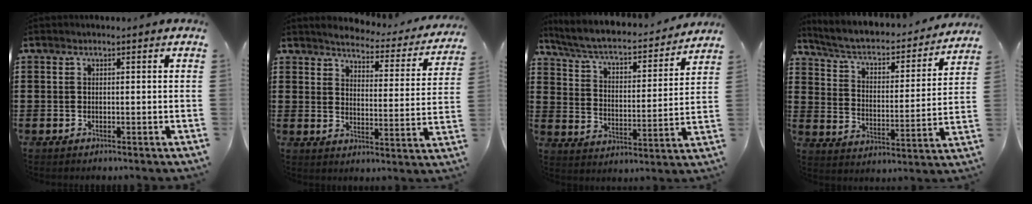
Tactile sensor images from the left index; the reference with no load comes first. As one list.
[{"total": 3.1, "force": [3.0, 0.0, 0.8], "torque": [-0.036, -0.027, 0.043]}, {"total": 5.1, "force": [4.5, 0.6, 2.2], "torque": [-0.065, -0.036, 0.069]}, {"total": 4.0, "force": [3.2, 1.2, 2.1], "torque": [-0.059, -0.030, 0.044]}]